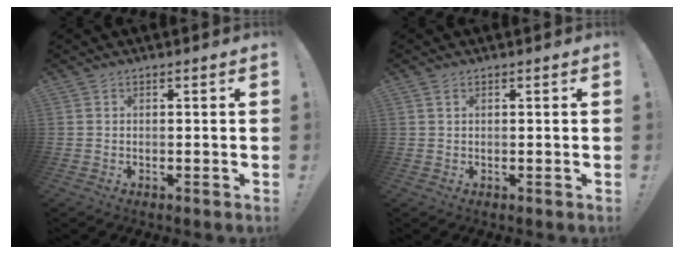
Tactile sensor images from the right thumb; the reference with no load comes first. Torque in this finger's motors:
{"motor_torque": [-0.20, -0.28, -0.32, -0.11, 0.03]}